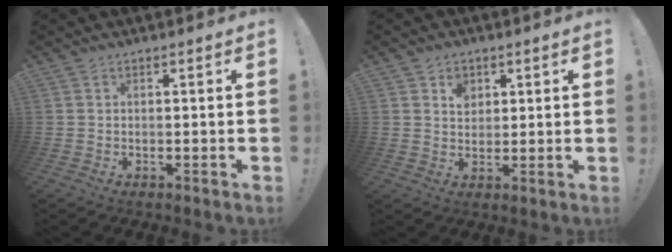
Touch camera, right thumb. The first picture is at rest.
{"total": 4.8, "force": [2.5, 3.8, 1.6], "torque": [-0.003, -0.014, 0.040]}